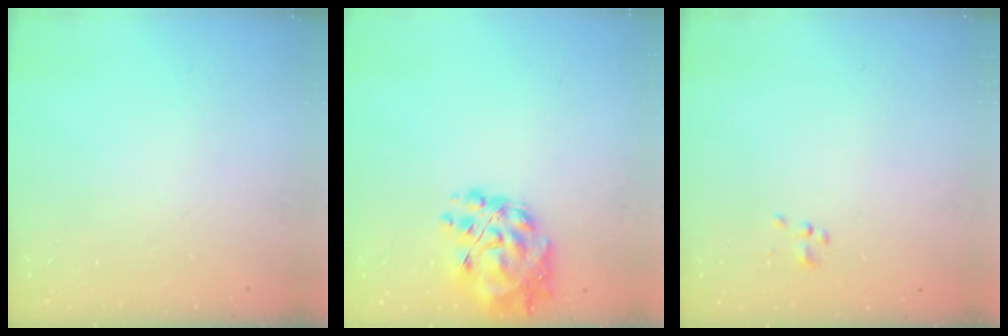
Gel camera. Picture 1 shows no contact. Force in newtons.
{"total": 13.9, "press": 13.2, "slide": 4.5}
{"total": 1.2, "press": 1.2, "slide": 0.3}